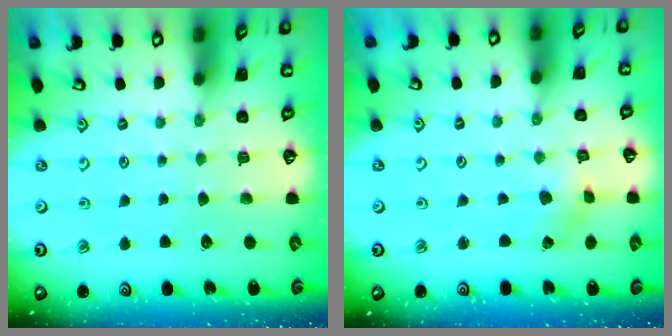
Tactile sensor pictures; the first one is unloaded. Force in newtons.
{"total": 0.9, "press": 0.8, "slide": 0.2}